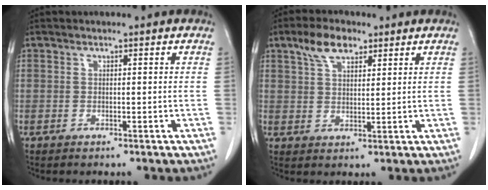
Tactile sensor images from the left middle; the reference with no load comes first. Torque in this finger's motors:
{"motor_torque": [0.27, -0.02, -0.14, -0.03]}